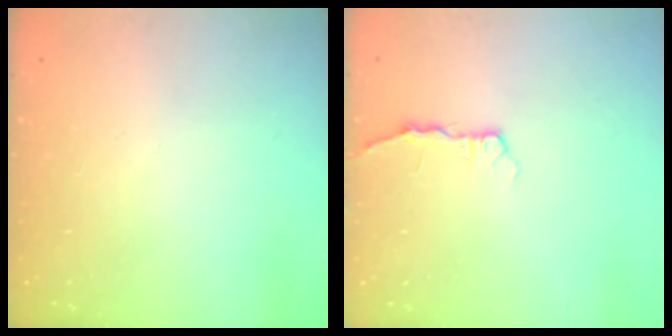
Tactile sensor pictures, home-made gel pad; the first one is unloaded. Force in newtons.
{"total": 2.6, "press": 2.6, "slide": 0.3}